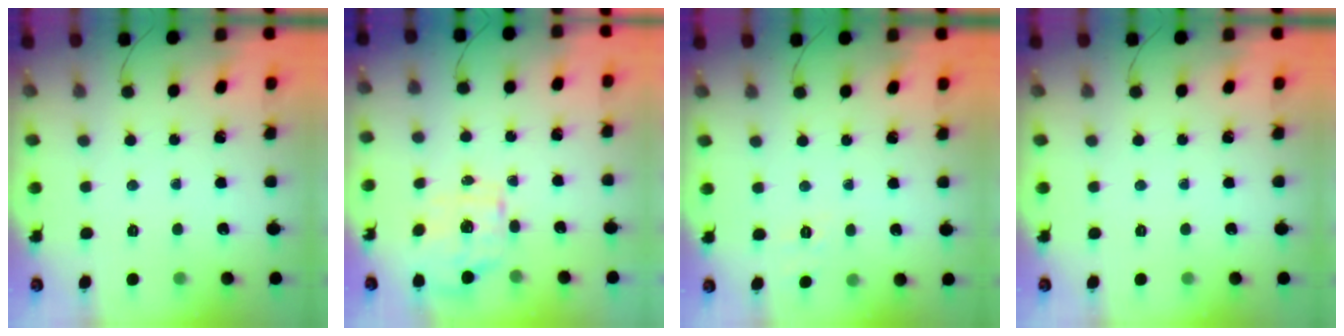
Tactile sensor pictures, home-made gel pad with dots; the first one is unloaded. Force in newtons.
{"total": 2.0, "press": 1.8, "slide": 1.0}
{"total": 3.1, "press": 2.6, "slide": 1.7}
{"total": 0.0}